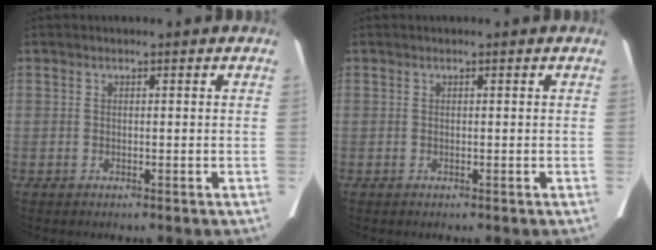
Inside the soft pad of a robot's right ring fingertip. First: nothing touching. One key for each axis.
{"total": 0.0}